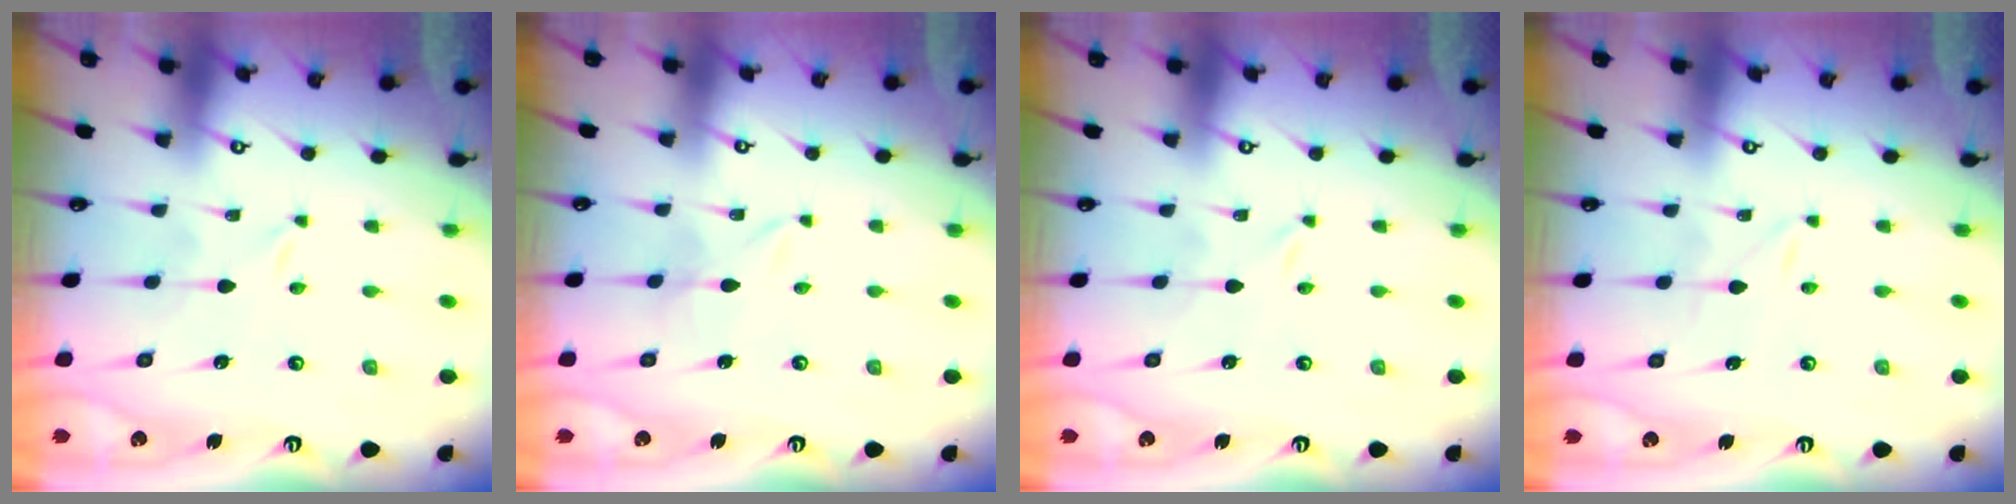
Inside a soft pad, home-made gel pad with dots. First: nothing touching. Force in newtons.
{"total": 2.6, "press": 2.6, "slide": 0.3}
{"total": 0.0}
{"total": 0.9, "press": 0.9, "slide": 0.1}